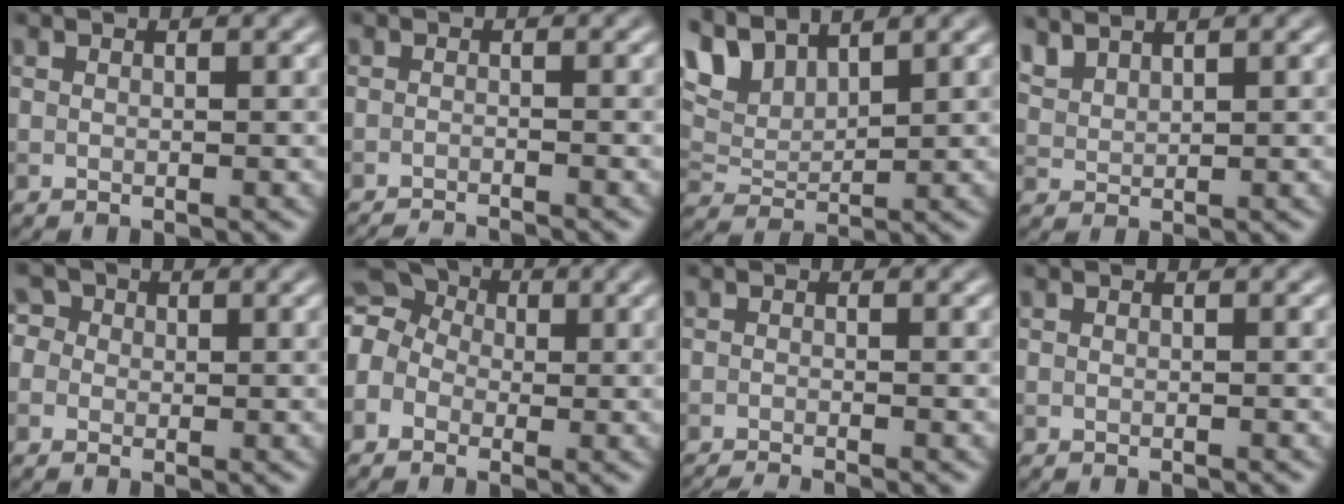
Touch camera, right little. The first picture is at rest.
{"total": 3.8, "force": [-3.6, 0.5, 1.2], "torque": [-0.012, -0.006, -0.054]}
{"total": 5.3, "force": [4.1, 2.1, 2.8], "torque": [-0.068, 0.008, 0.081]}
{"total": 2.4, "force": [2.2, 0.4, 0.7], "torque": [-0.023, 0.007, 0.050]}
{"total": 3.0, "force": [0.9, 2.7, 1.2], "torque": [0.001, 0.021, -0.020]}
{"total": 8.1, "force": [0.6, 6.9, 4.2], "torque": [-0.096, 0.044, -0.045]}
{"total": 2.6, "force": [-2.2, 0.3, 1.3], "torque": [-0.017, -0.004, -0.043]}
{"total": 0.8, "force": [-0.8, 0.1, 0.3], "torque": [0.004, 0.000, -0.012]}